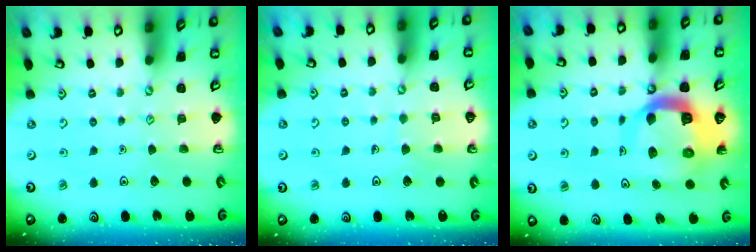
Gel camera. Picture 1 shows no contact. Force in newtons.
{"total": 4.6, "press": 4.6, "slide": 0.3}
{"total": 12.9, "press": 12.8, "slide": 1.6}